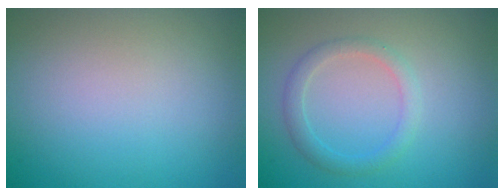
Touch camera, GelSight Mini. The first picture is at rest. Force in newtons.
{"total": 2.0, "press": 2.0, "slide": 0.1}